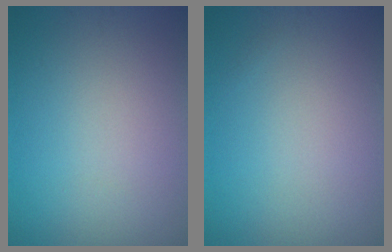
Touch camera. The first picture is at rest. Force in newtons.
{"total": 0.0}